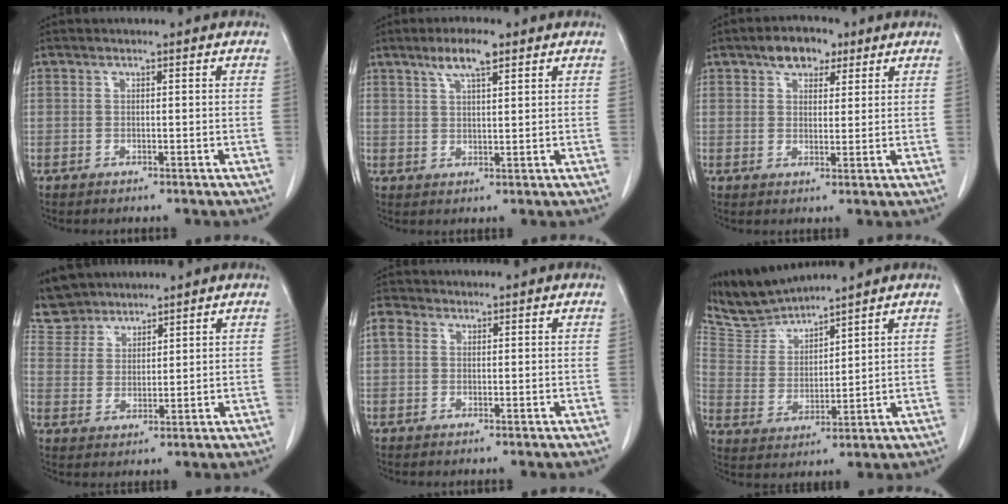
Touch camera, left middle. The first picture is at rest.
{"total": 5.1, "force": [3.4, 0.9, 3.8], "torque": [-0.075, 0.005, 0.059]}
{"total": 5.3, "force": [3.3, 3.1, 2.9], "torque": [-0.045, 0.016, 0.055]}
{"total": 6.6, "force": [6.0, 2.7, 0.3], "torque": [-0.013, 0.016, 0.124]}
{"total": 2.2, "force": [0.8, 1.8, 1.1], "torque": [-0.026, 0.015, 0.013]}
{"total": 7.2, "force": [7.2, 0.3, 0.2], "torque": [-0.023, 0.007, 0.157]}